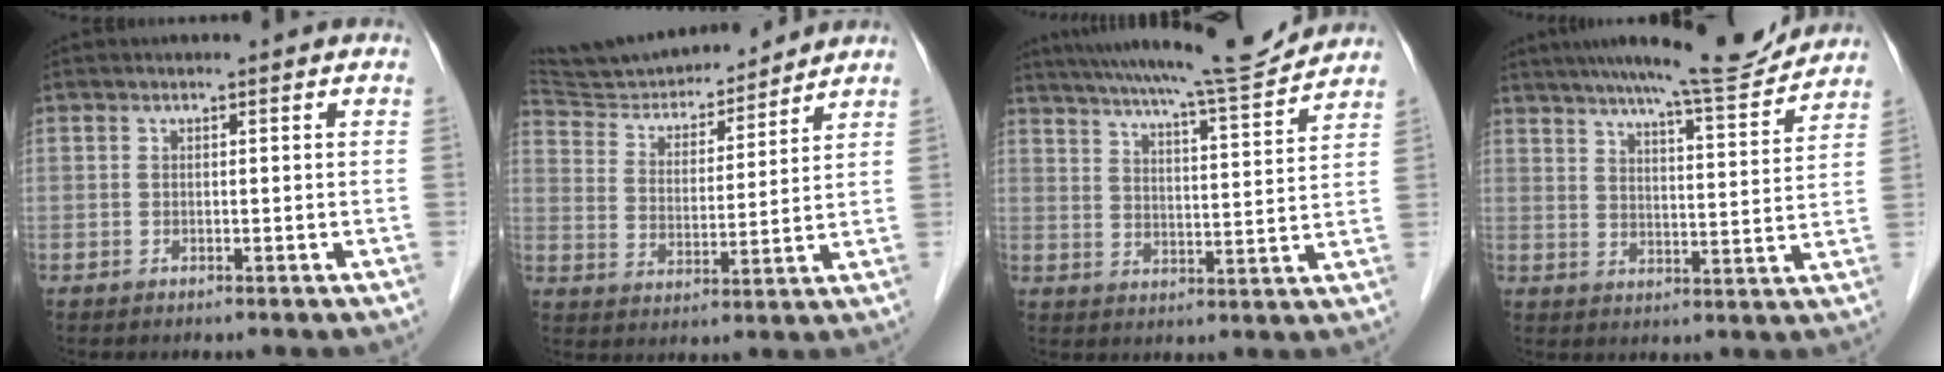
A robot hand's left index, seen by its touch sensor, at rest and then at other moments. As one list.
[{"total": 15.8, "force": [15.0, 3.1, 3.7], "torque": [-0.064, 0.011, 0.248]}, {"total": 15.9, "force": [14.7, -0.4, 6.0], "torque": [-0.104, -0.015, 0.208]}, {"total": 12.8, "force": [11.8, 0.4, 5.0], "torque": [-0.076, -0.003, 0.161]}]